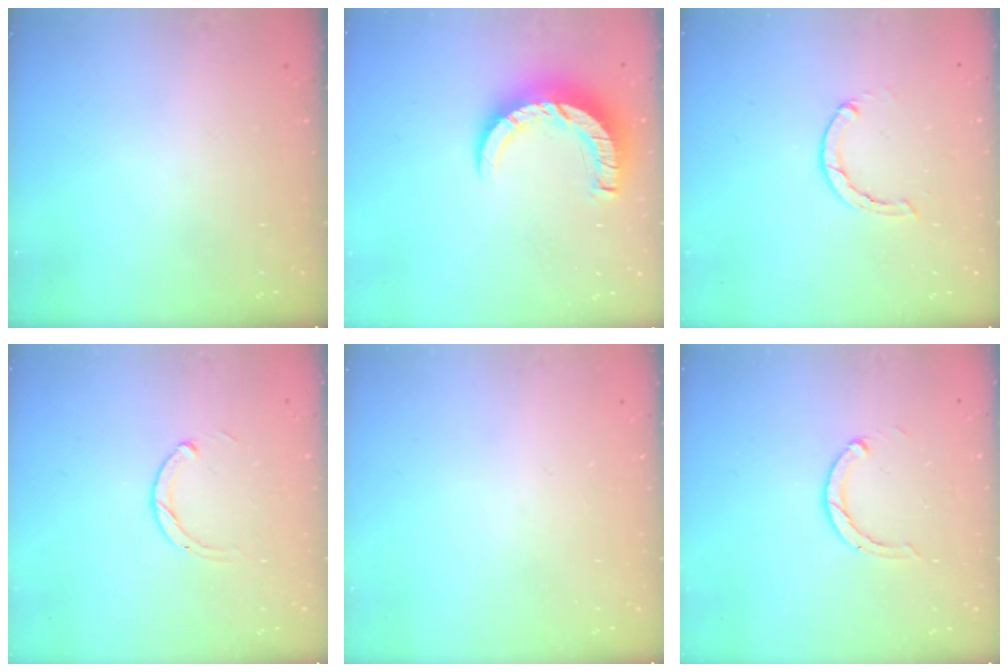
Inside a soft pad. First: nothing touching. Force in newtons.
{"total": 8.9, "press": 8.9, "slide": 0.9}
{"total": 2.1, "press": 2.1, "slide": 0.3}
{"total": 2.3, "press": 2.3, "slide": 0.3}
{"total": 0.0}
{"total": 2.2, "press": 2.2, "slide": 0.3}